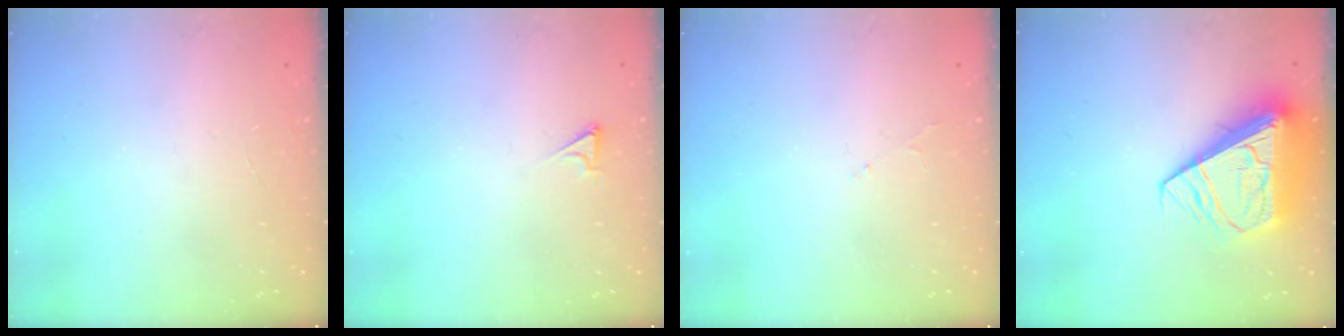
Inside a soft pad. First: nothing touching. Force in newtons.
{"total": 2.2, "press": 2.2, "slide": 0.3}
{"total": 2.8, "press": 2.8, "slide": 0.5}
{"total": 14.1, "press": 14.0, "slide": 1.9}